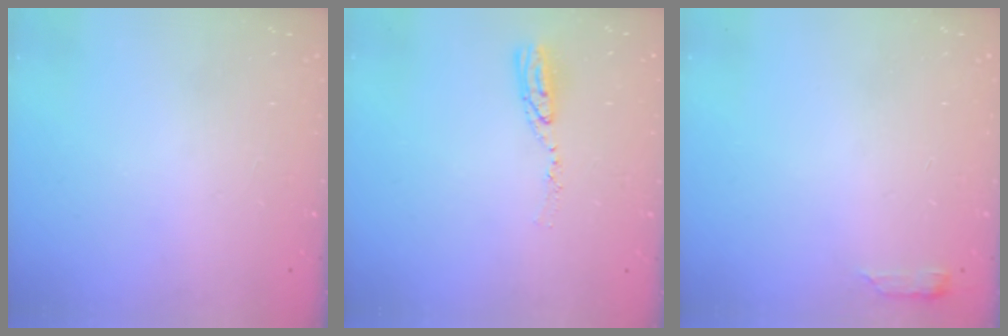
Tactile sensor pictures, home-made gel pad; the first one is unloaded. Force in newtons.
{"total": 5.9, "press": 5.9, "slide": 0.5}
{"total": 2.9, "press": 2.8, "slide": 0.6}